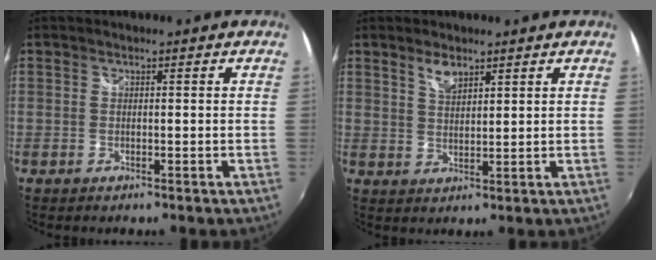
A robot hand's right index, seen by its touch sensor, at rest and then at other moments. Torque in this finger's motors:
{"motor_torque": [0.06, 0.00, 0.11, 0.04]}